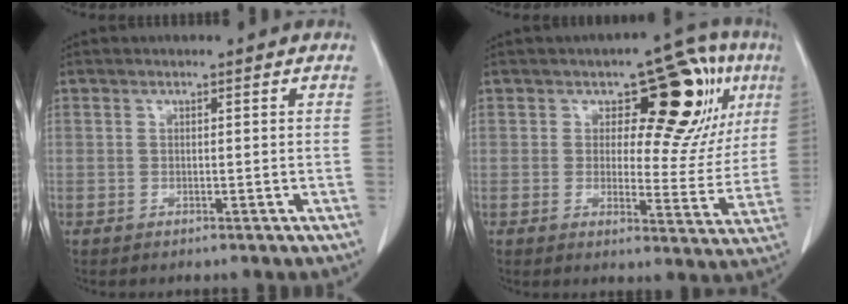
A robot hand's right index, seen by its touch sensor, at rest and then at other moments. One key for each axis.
{"total": 14.5, "fx": 5.7, "fy": 6.9, "fz": 11.3, "tx": -0.118, "ty": 0.021, "tz": 0.077}